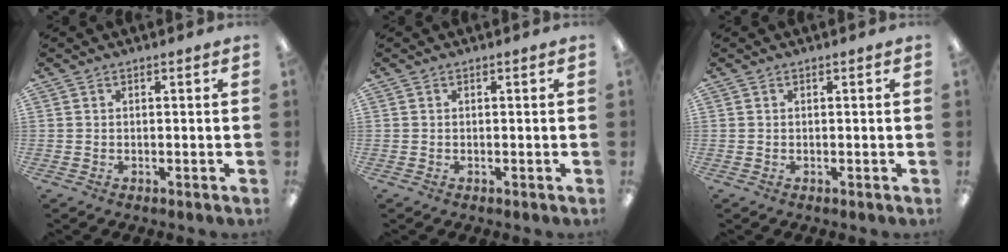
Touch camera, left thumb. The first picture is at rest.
{"total": 0.0}
{"total": 0.0}